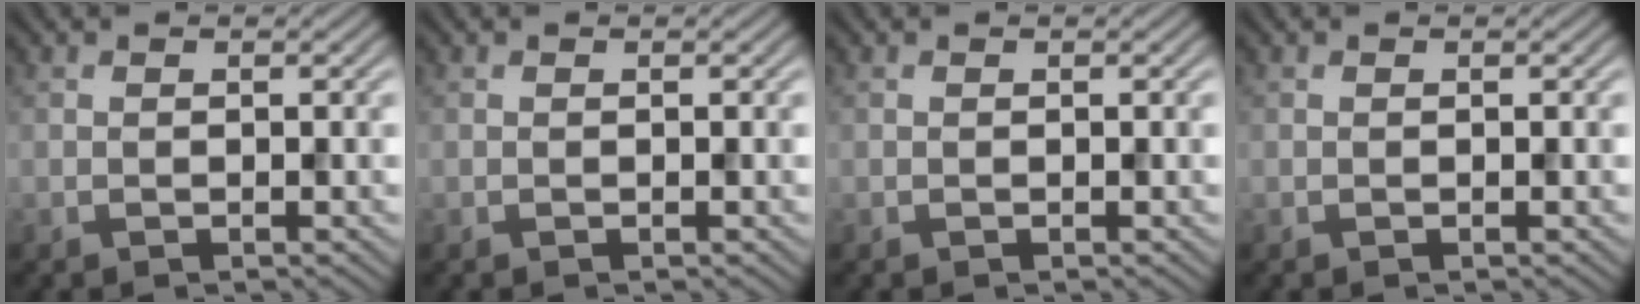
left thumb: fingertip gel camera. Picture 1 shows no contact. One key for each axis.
{"total": 0.0}
{"total": 0.0}
{"total": 0.0}